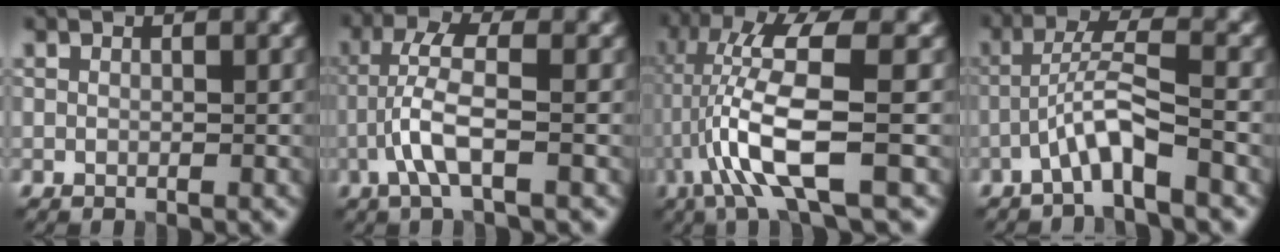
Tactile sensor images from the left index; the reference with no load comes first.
{"total": 4.1, "force": [-1.4, 0.8, 3.8], "torque": [-0.079, 0.011, -0.034]}
{"total": 8.7, "force": [-1.0, 1.6, 8.5], "torque": [-0.172, 0.012, -0.020]}
{"total": 4.0, "force": [-2.2, 0.4, 3.4], "torque": [-0.064, 0.022, -0.048]}